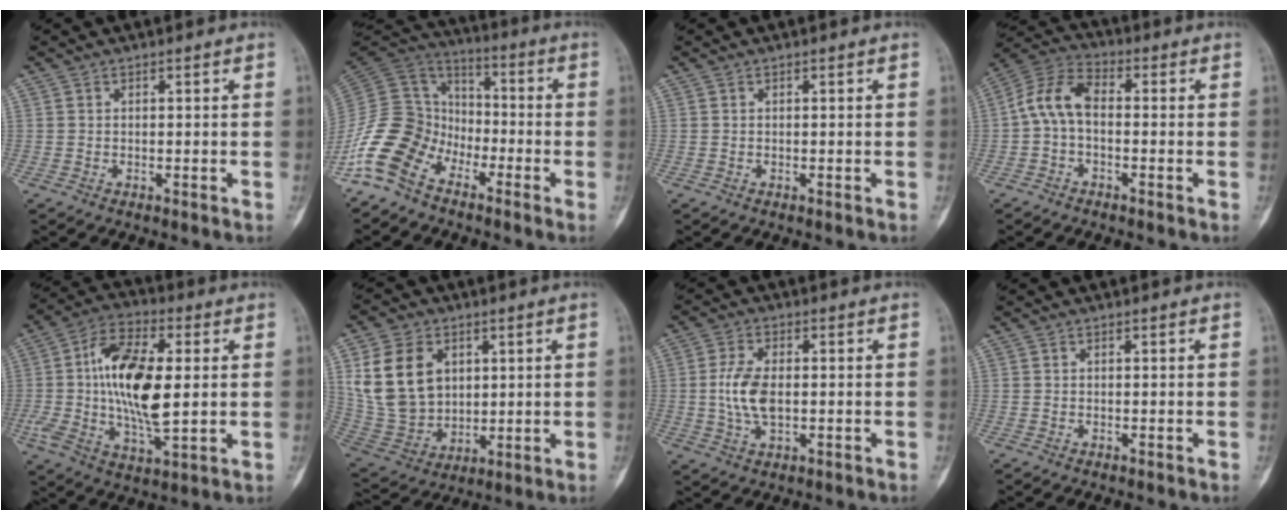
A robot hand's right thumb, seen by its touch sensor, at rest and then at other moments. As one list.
[{"total": 14.7, "force": [-8.7, 9.8, 6.6], "torque": [-0.124, 0.076, -0.179]}, {"total": 0.0}, {"total": 8.2, "force": [-0.7, 4.8, 6.6], "torque": [-0.127, 0.029, -0.028]}, {"total": 17.9, "force": [1.6, 7.9, 16.0], "torque": [-0.300, 0.001, 0.024]}, {"total": 15.8, "force": [4.9, 11.7, 9.4], "torque": [-0.157, -0.014, 0.112]}, {"total": 7.4, "force": [-0.1, 4.0, 6.3], "torque": [-0.131, 0.000, -0.002]}, {"total": 0.0}]